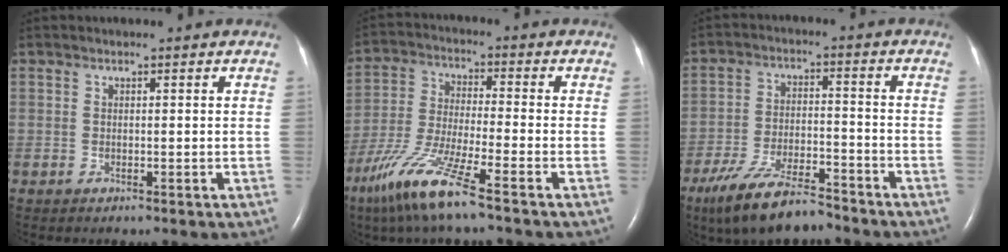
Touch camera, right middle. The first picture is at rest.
{"total": 11.4, "force": [-7.5, 0.2, 8.6], "torque": [-0.187, -0.033, -0.151]}
{"total": 11.9, "force": [-9.4, 2.7, 6.7], "torque": [-0.126, -0.019, -0.169]}